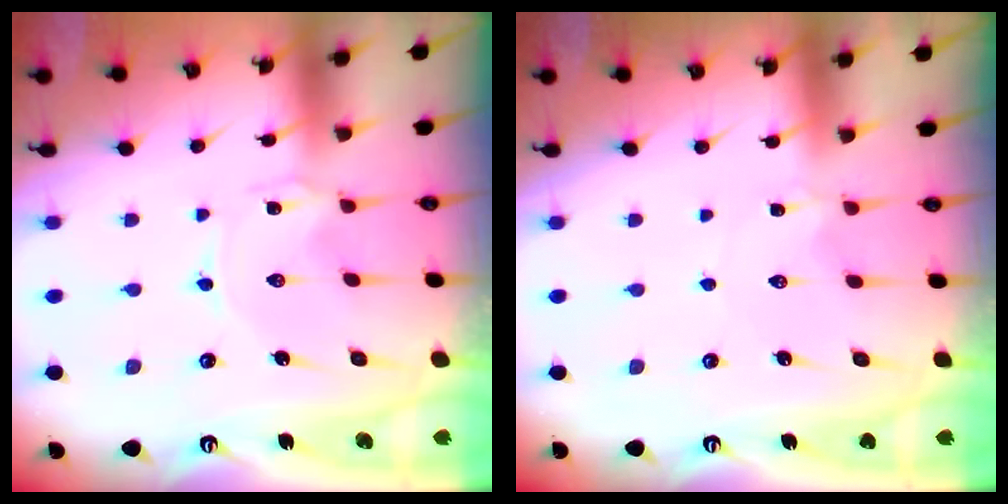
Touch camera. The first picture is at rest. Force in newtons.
{"total": 2.2, "press": 2.2, "slide": 0.4}